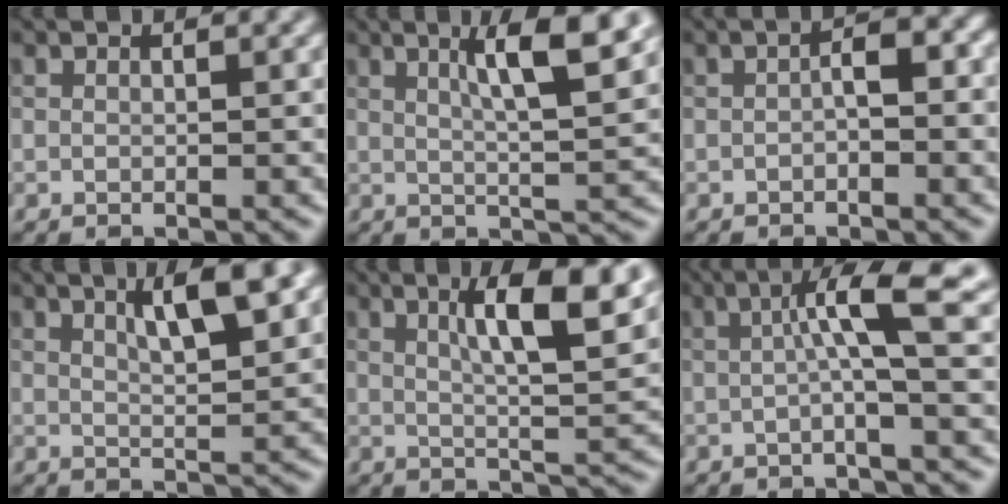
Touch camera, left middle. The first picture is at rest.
{"total": 6.6, "force": [2.7, 1.3, 5.8], "torque": [-0.082, 0.005, 0.044]}
{"total": 1.9, "force": [-0.6, 0.7, 1.7], "torque": [-0.031, 0.007, -0.013]}
{"total": 5.1, "force": [2.5, 1.1, 4.3], "torque": [-0.066, 0.003, 0.039]}
{"total": 8.5, "force": [3.5, 2.0, 7.5], "torque": [-0.106, 0.007, 0.055]}
{"total": 5.7, "force": [0.9, 0.6, 5.6], "torque": [-0.098, 0.012, 0.008]}